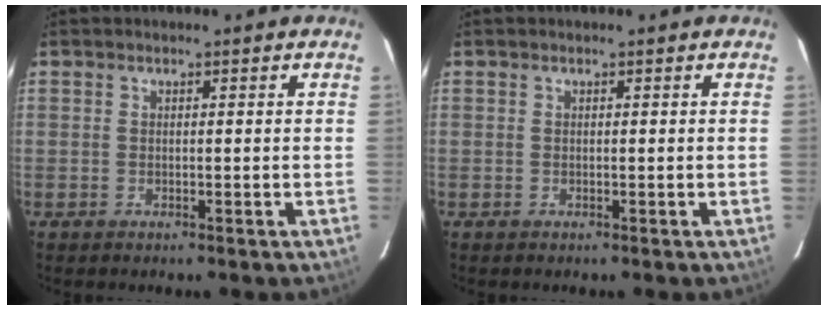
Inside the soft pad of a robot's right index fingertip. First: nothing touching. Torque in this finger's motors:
{"motor_torque": [0.00, 0.00, 0.00, 0.00]}